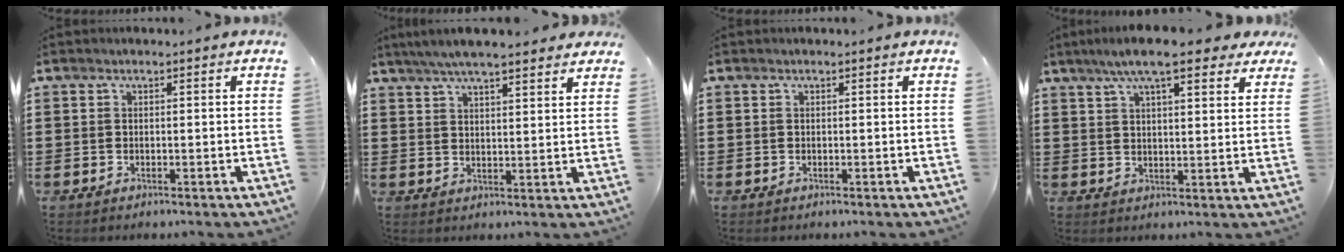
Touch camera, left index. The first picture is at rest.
{"total": 5.4, "force": [4.7, 0.6, 2.5], "torque": [-0.061, -0.005, 0.085]}
{"total": 0.0}
{"total": 8.7, "force": [6.7, 1.7, 5.3], "torque": [-0.112, -0.005, 0.119]}